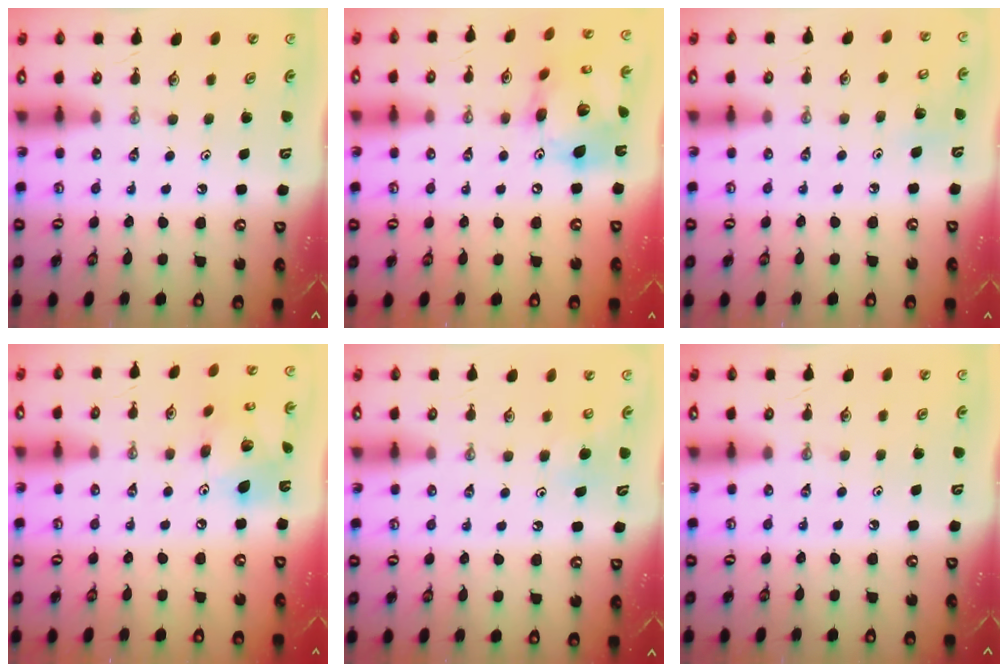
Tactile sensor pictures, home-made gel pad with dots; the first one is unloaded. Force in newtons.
{"total": 17.4, "press": 17.4, "slide": 1.8}
{"total": 6.1, "press": 6.1, "slide": 0.9}
{"total": 14.9, "press": 14.8, "slide": 1.3}
{"total": 5.8, "press": 5.7, "slide": 1.0}
{"total": 0.0}